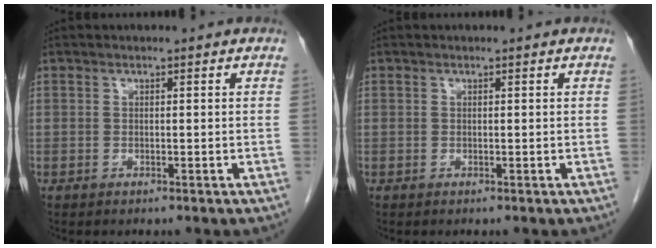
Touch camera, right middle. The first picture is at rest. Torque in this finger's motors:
{"motor_torque": [0.00, 0.00, 0.00, 0.00]}